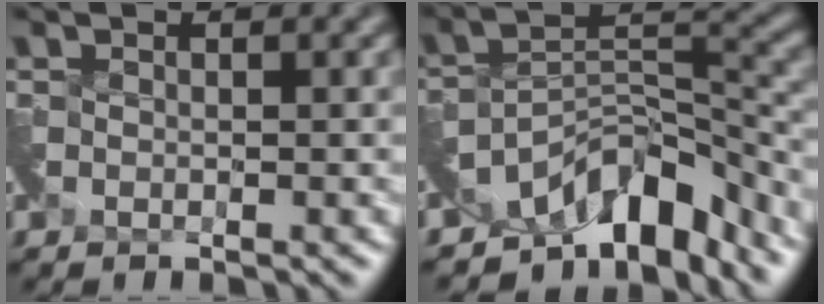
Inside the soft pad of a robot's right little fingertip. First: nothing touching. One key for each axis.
{"total": 7.0, "fx": -5.8, "fy": 1.9, "fz": 3.3, "tx": -0.031, "ty": 0.003, "tz": -0.108}